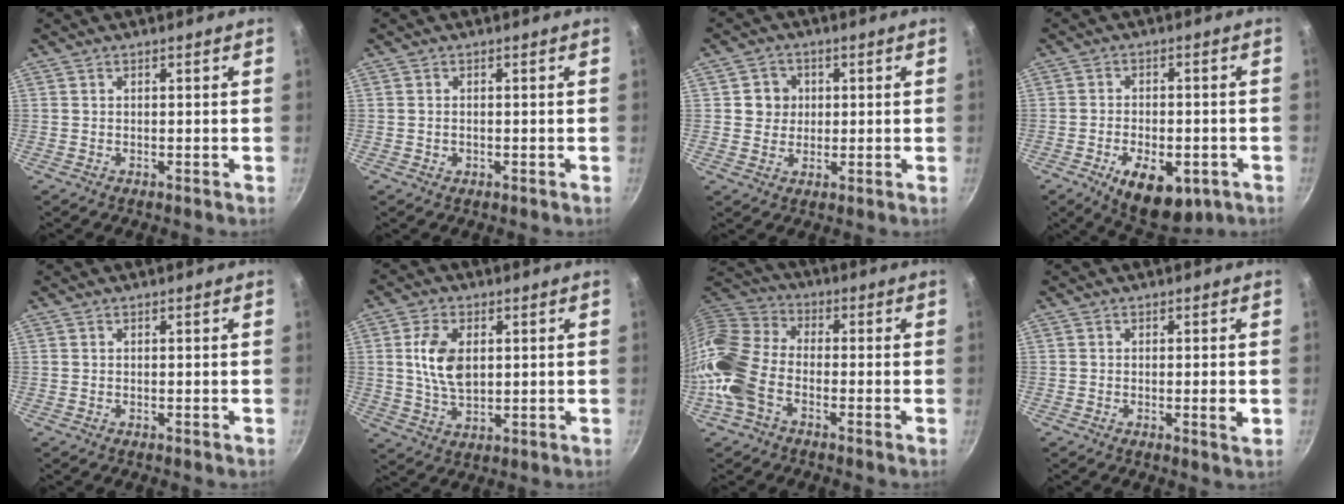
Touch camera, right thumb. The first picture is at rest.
{"total": 0.8, "force": [-0.1, 0.6, 0.5], "torque": [-0.008, 0.002, -0.003]}
{"total": 4.7, "force": [0.8, 4.5, 1.2], "torque": [0.015, 0.004, 0.009]}
{"total": 12.3, "force": [-5.1, 6.7, 9.0], "torque": [-0.112, 0.012, -0.063]}
{"total": 0.0}
{"total": 9.2, "force": [1.7, 5.6, 7.1], "torque": [-0.124, -0.007, 0.032]}
{"total": 12.8, "force": [-5.0, 8.0, 8.7], "torque": [-0.166, 0.044, -0.125]}
{"total": 2.4, "force": [-0.3, 0.4, 2.3], "torque": [-0.037, -0.003, -0.006]}